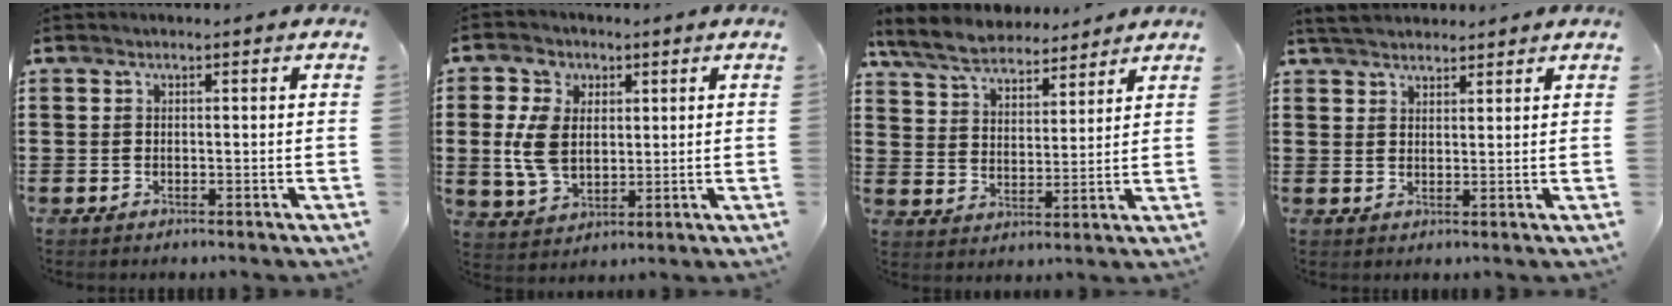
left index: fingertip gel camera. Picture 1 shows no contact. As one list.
[{"total": 7.7, "force": [1.0, 5.7, 5.0], "torque": [-0.129, 0.005, 0.012]}, {"total": 7.1, "force": [6.4, 2.0, 2.3], "torque": [-0.072, -0.019, 0.117]}, {"total": 3.4, "force": [3.2, 0.9, 0.8], "torque": [-0.024, 0.000, 0.061]}]